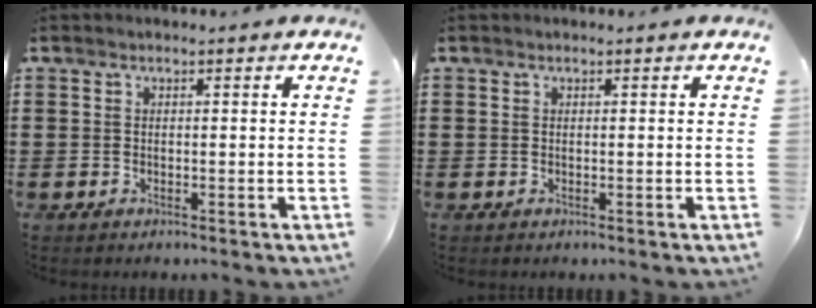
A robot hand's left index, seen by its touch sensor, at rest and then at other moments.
{"total": 0.0}